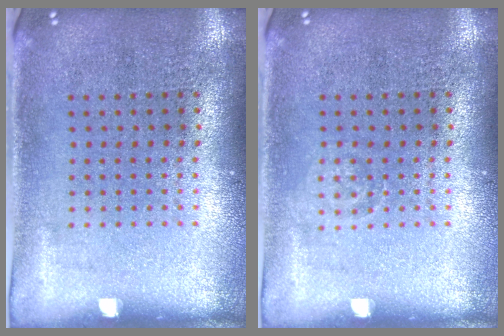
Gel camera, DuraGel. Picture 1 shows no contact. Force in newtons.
{"total": 0.7, "press": 0.7, "slide": 0.2}